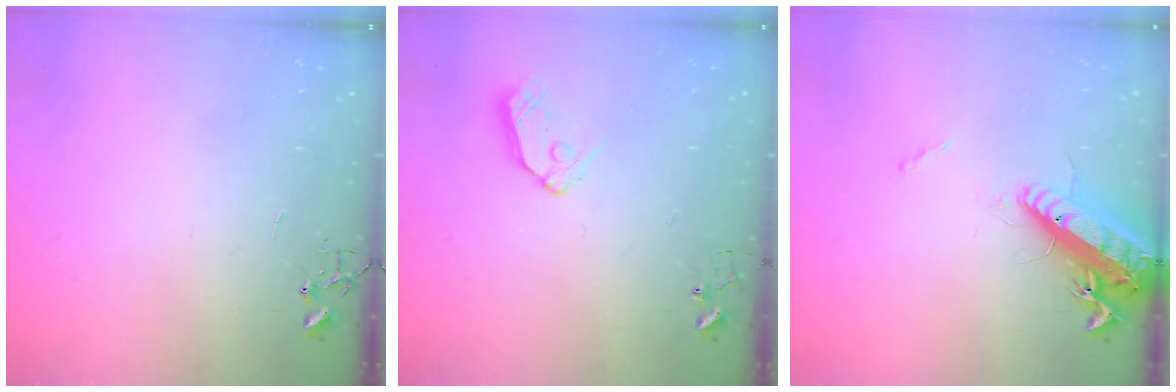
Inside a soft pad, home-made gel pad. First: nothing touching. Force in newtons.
{"total": 8.4, "press": 8.4, "slide": 0.7}
{"total": 16.7, "press": 16.2, "slide": 4.1}